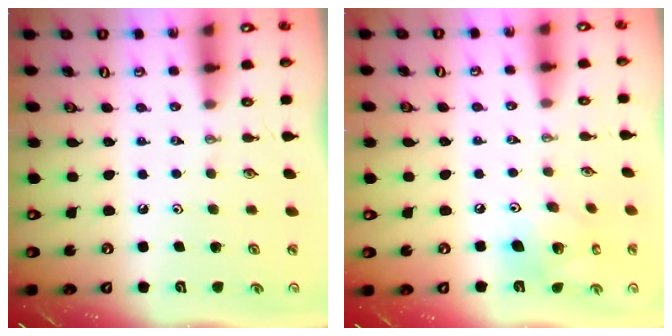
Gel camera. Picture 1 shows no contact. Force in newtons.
{"total": 13.4, "press": 13.1, "slide": 3.0}